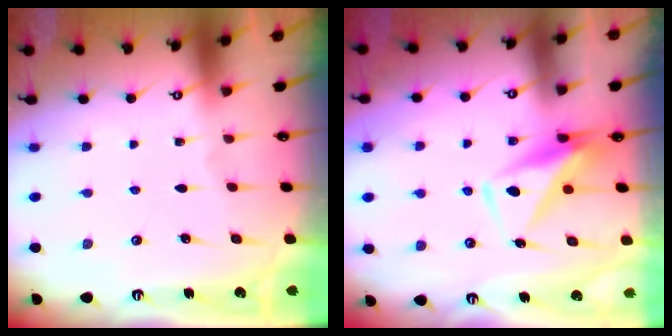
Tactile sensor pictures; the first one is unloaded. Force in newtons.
{"total": 9.6, "press": 9.5, "slide": 1.3}